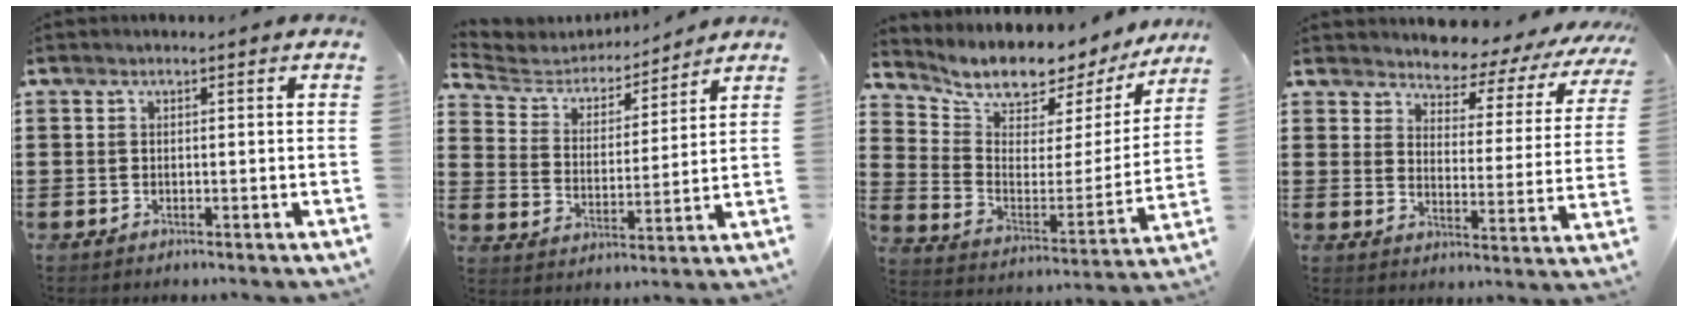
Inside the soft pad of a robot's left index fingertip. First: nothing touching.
{"total": 4.9, "force": [4.7, 1.4, 0.5], "torque": [-0.041, -0.031, 0.076]}
{"total": 6.6, "force": [6.3, 2.0, 0.8], "torque": [-0.036, -0.065, 0.098]}
{"total": 3.5, "force": [3.4, 0.9, 0.2], "torque": [-0.022, -0.035, 0.048]}